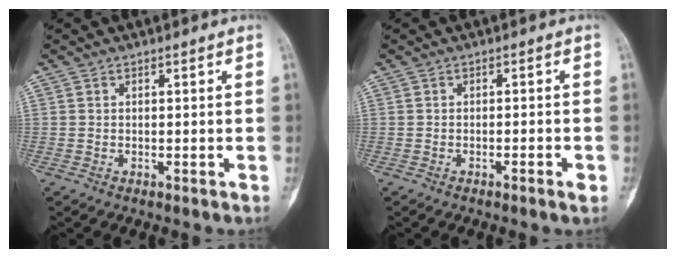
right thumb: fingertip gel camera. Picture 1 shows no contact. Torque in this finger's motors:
{"motor_torque": [-0.36, 0.16, -0.04, -0.10, -0.03]}